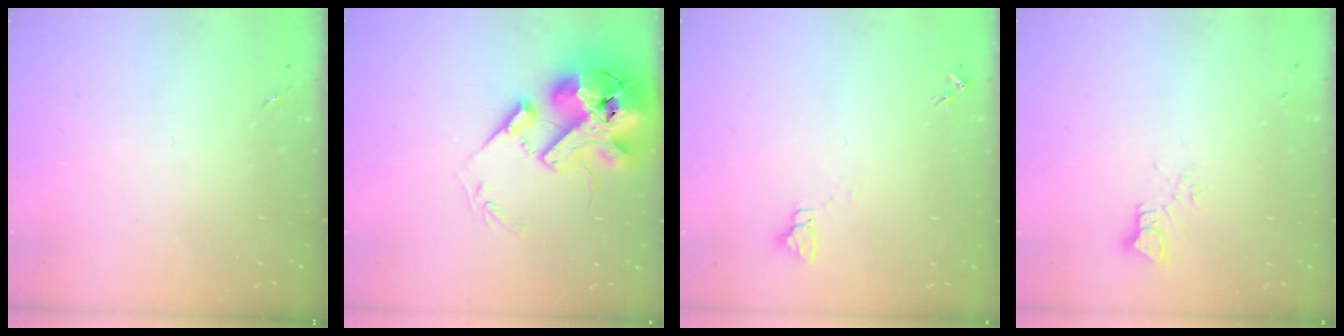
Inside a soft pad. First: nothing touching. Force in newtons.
{"total": 22.7, "press": 22.4, "slide": 3.8}
{"total": 4.7, "press": 4.6, "slide": 0.4}
{"total": 3.6, "press": 3.6, "slide": 0.3}